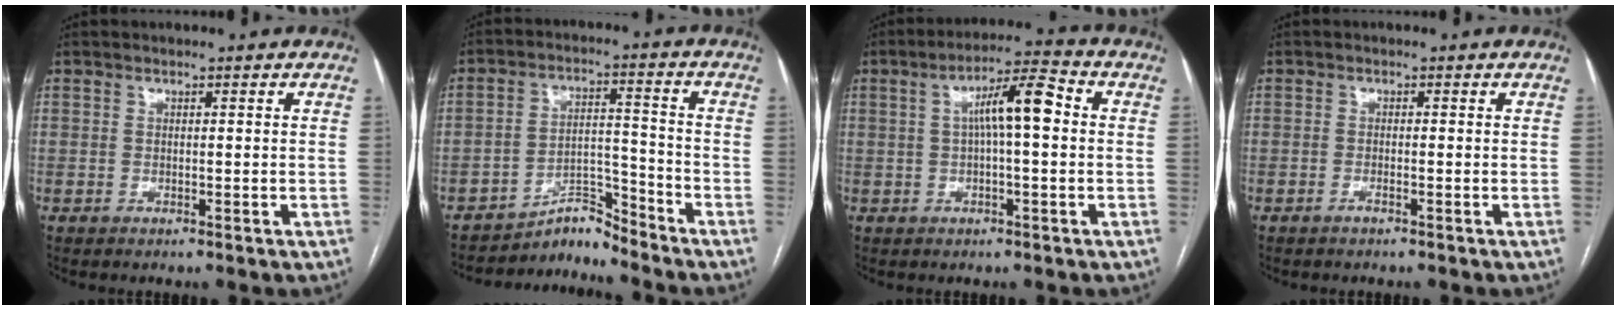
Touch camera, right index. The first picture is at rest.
{"total": 5.3, "force": [-5.3, 0.3, -0.6], "torque": [0.017, 0.028, -0.086]}
{"total": 7.9, "force": [1.0, 1.2, 7.8], "torque": [-0.132, 0.029, 0.013]}
{"total": 0.7, "force": [-0.5, 0.0, 0.5], "torque": [-0.011, 0.000, -0.010]}